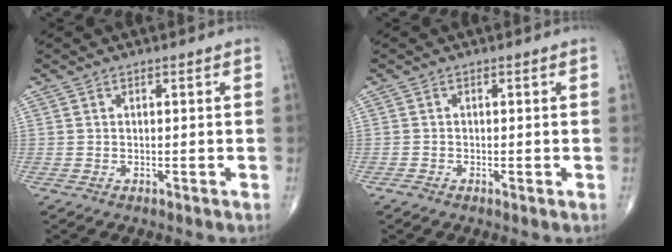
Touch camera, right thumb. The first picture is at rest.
{"total": 0.8, "force": [-0.5, 0.3, 0.5], "torque": [-0.009, -0.002, -0.014]}